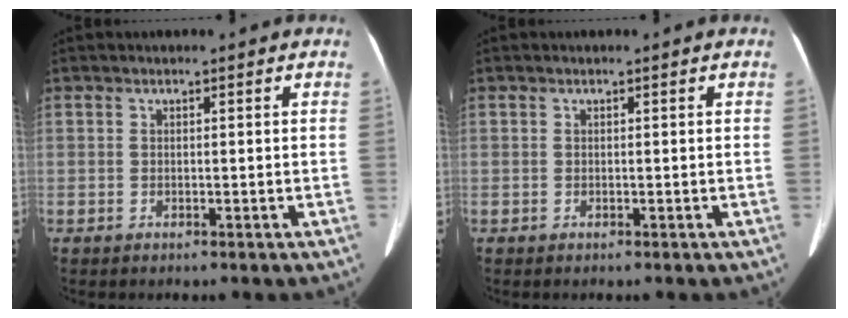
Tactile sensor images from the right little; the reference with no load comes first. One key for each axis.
{"total": 0.0}